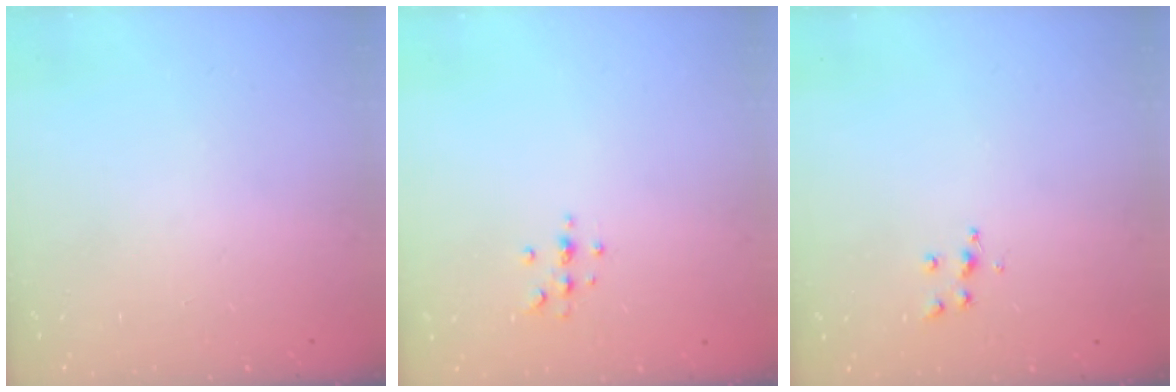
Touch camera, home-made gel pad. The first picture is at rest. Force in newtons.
{"total": 3.7, "press": 3.7, "slide": 0.5}
{"total": 6.1, "press": 6.1, "slide": 0.5}